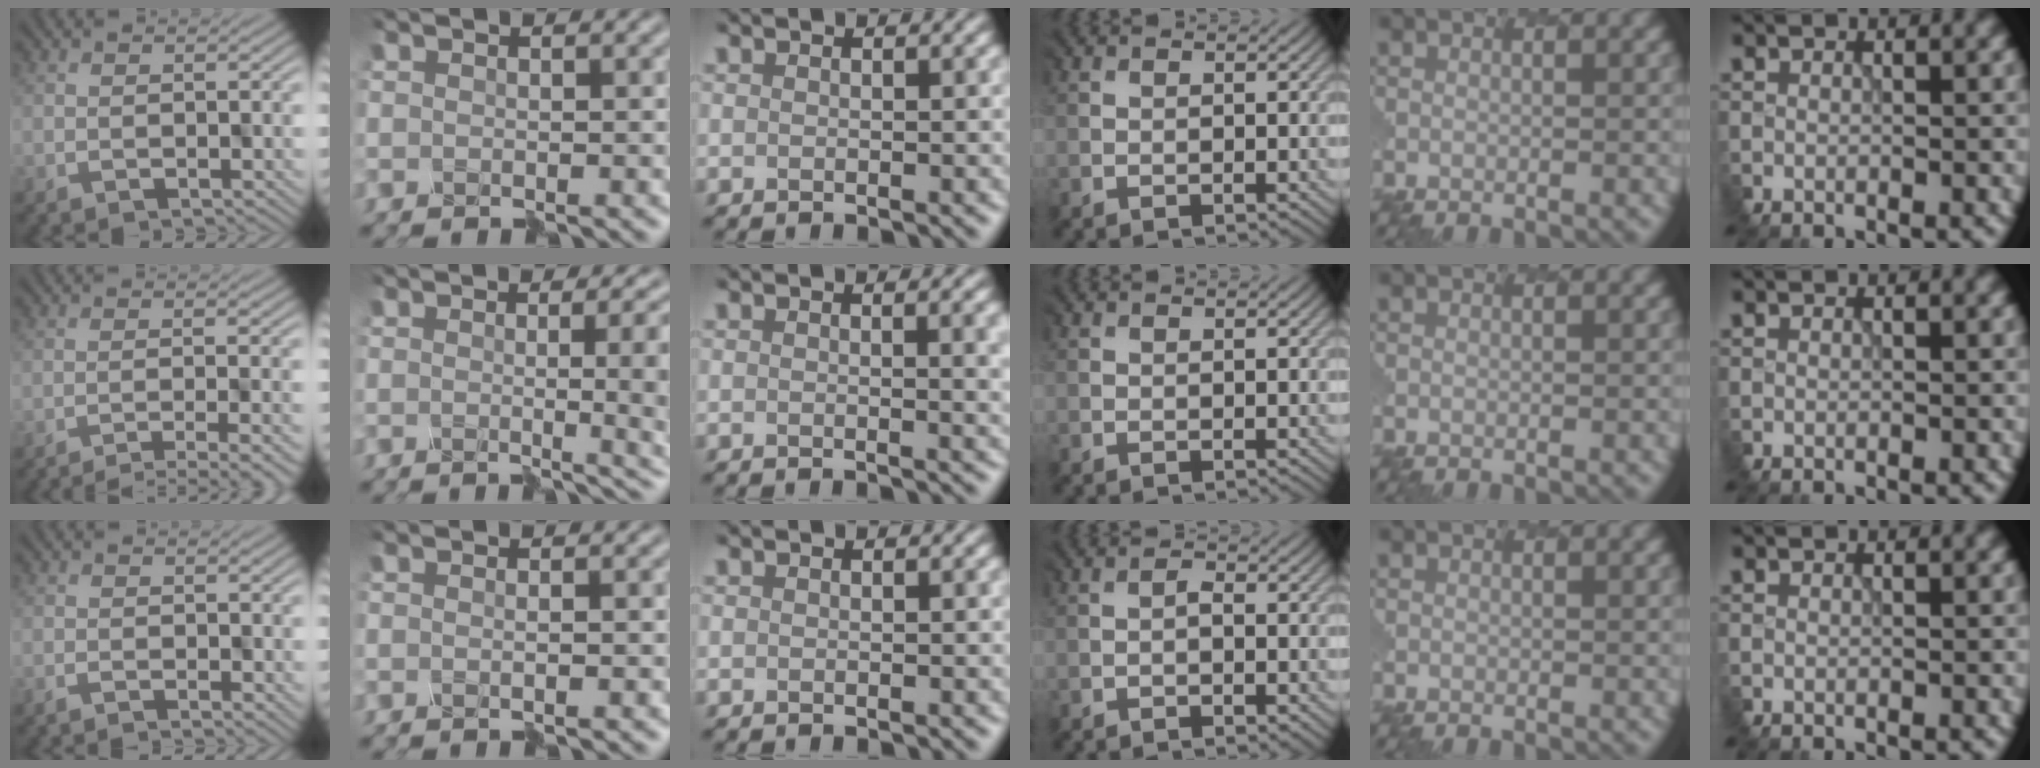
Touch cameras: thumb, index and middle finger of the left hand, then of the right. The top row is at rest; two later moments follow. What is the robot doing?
{"motion": "disassemble", "object": "hinged jar"}